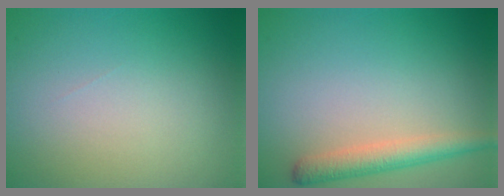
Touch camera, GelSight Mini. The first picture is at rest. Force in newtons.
{"total": 3.0, "press": 3.0, "slide": 0.2}